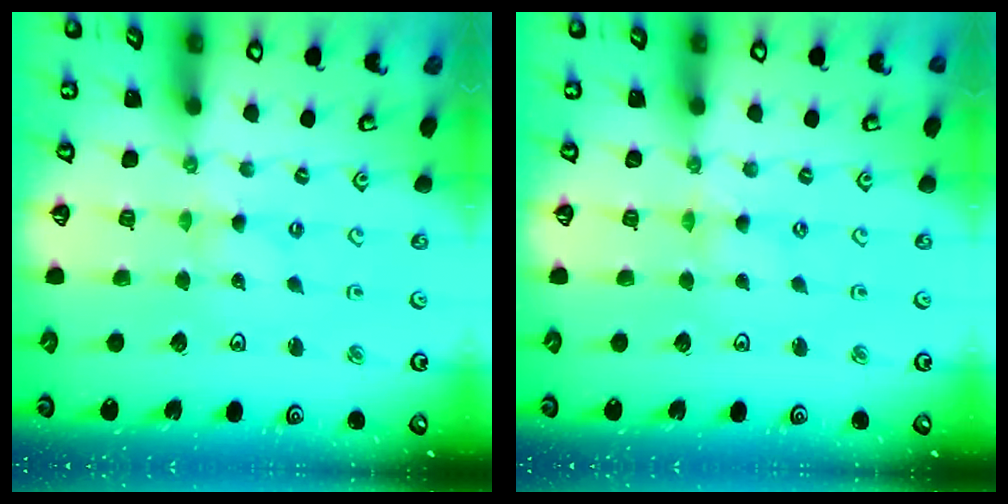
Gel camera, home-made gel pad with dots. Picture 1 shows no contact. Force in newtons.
{"total": 0.0}